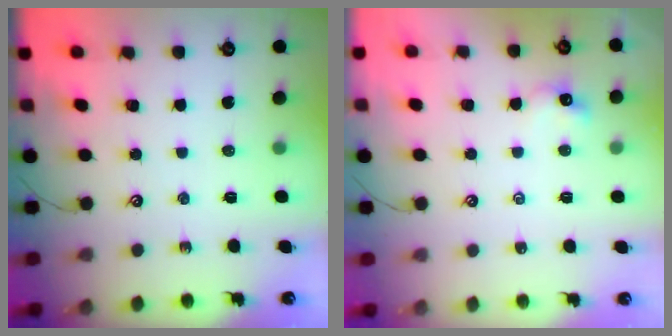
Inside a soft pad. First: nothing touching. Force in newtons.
{"total": 2.3, "press": 2.2, "slide": 0.6}